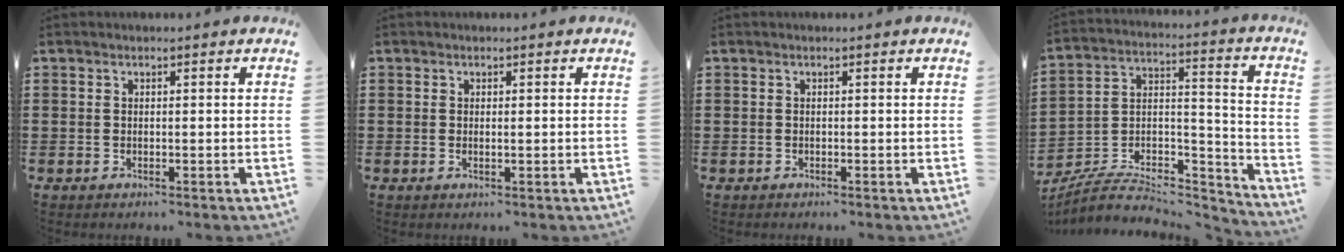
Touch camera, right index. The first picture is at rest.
{"total": 0.6, "force": [0.1, 0.1, 0.6], "torque": [-0.012, 0.000, 0.003]}
{"total": 0.0}
{"total": 6.1, "force": [-5.3, 2.5, 1.9], "torque": [-0.039, 0.004, -0.105]}